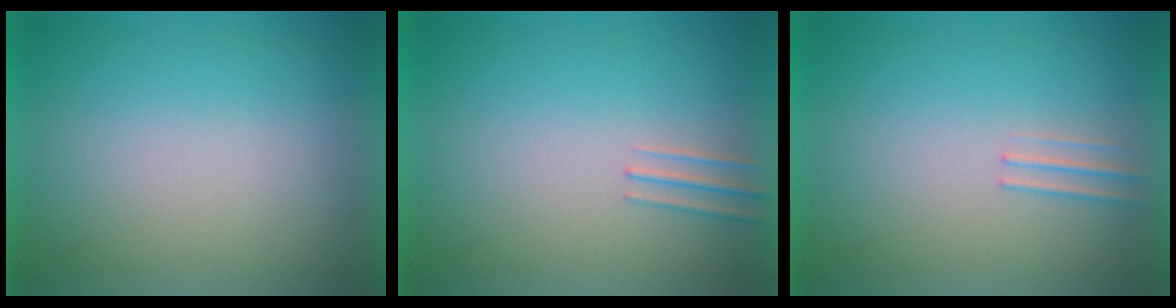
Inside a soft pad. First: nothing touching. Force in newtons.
{"total": 1.0}
{"total": 1.2}